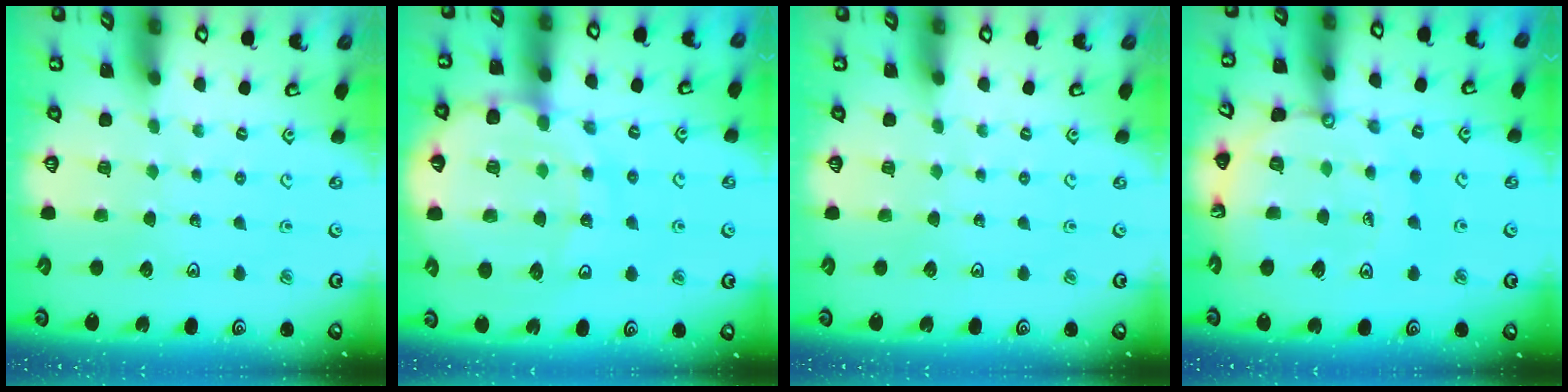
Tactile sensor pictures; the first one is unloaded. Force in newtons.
{"total": 14.9, "press": 14.8, "slide": 1.8}
{"total": 0.0}
{"total": 13.2, "press": 13.1, "slide": 1.7}